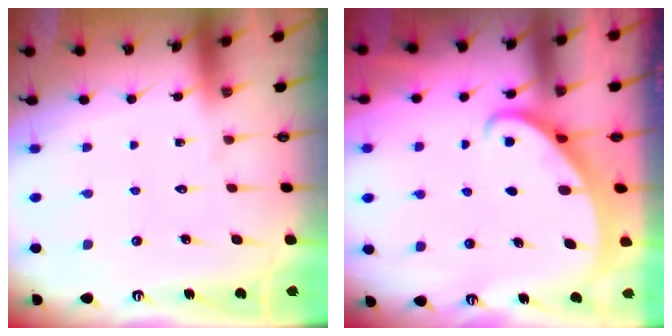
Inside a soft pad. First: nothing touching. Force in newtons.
{"total": 2.3, "press": 2.3, "slide": 0.1}